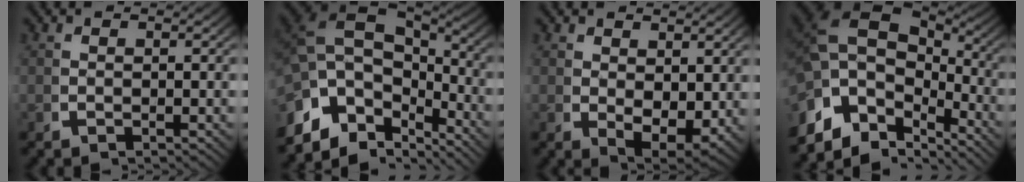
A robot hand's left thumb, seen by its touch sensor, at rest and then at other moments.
{"total": 12.0, "force": [-1.2, 8.3, 8.7], "torque": [-0.212, -0.049, 0.008]}
{"total": 4.6, "force": [0.1, 2.9, 3.6], "torque": [-0.064, -0.032, 0.022]}
{"total": 13.4, "force": [-0.7, 9.2, 9.7], "torque": [-0.220, -0.051, 0.014]}